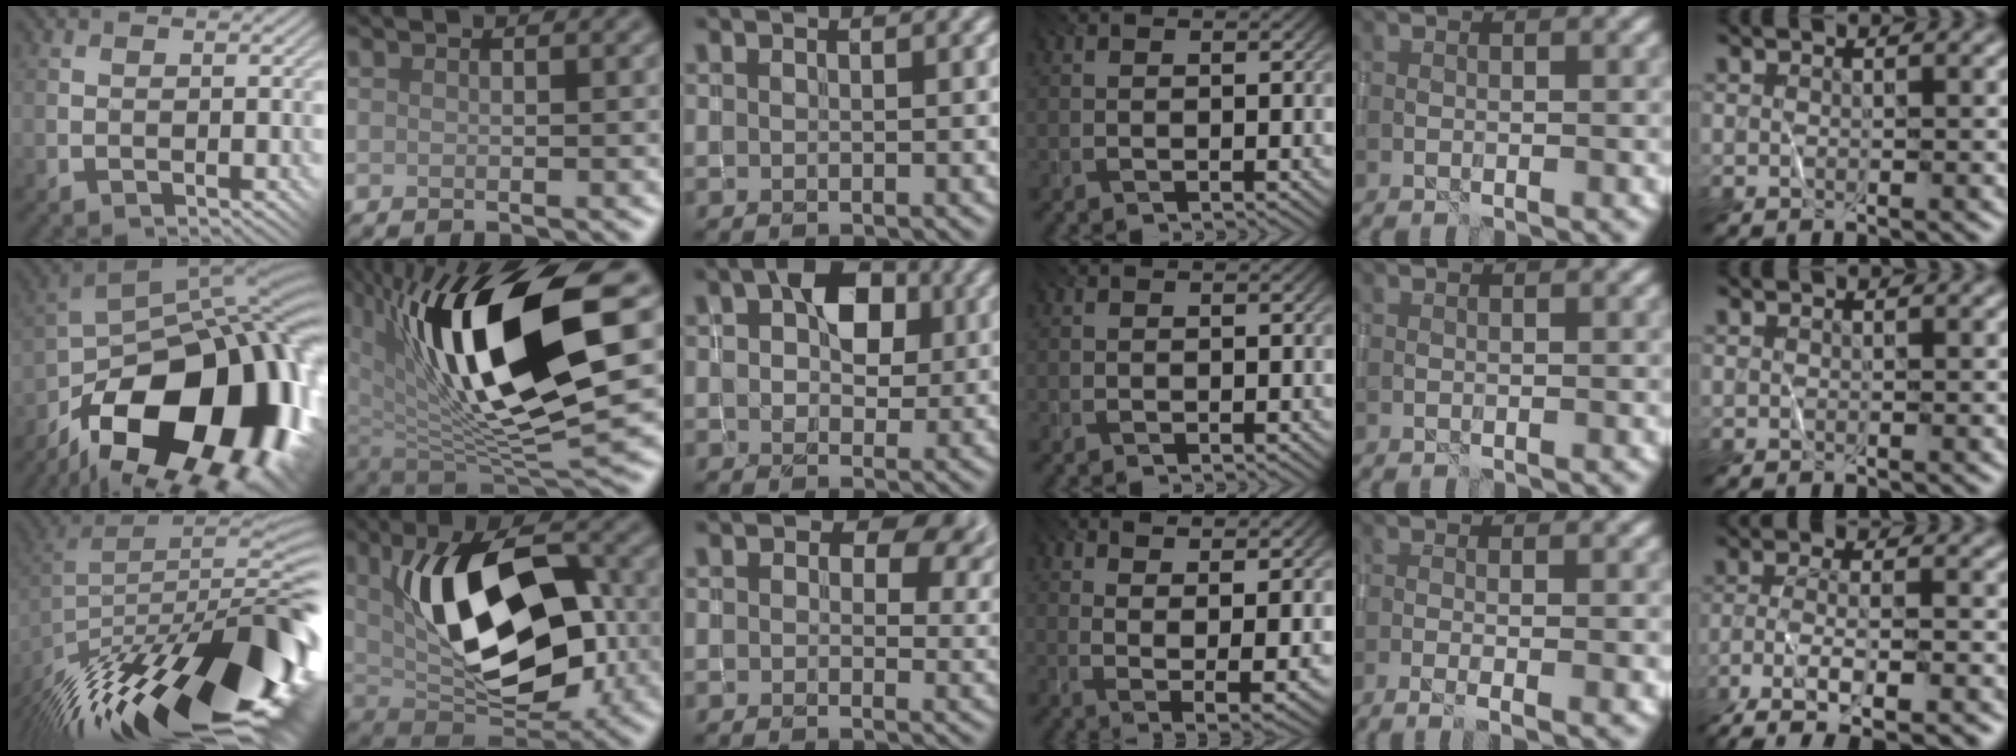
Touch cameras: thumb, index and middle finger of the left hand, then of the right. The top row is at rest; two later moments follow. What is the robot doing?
{"motion": "wrap", "object": "yarn"}